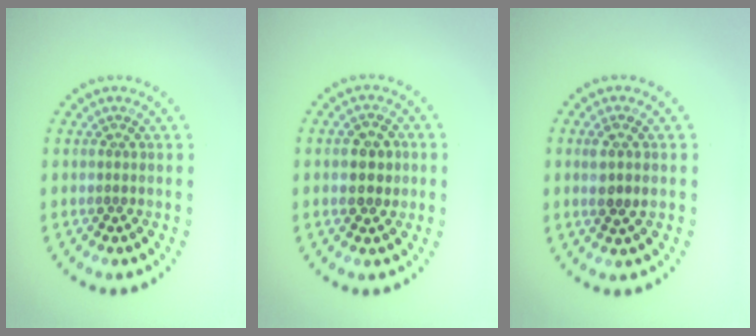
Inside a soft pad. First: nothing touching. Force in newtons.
{"total": 2.9, "press": 2.9, "slide": 0.1}
{"total": 2.0, "press": 1.9, "slide": 0.6}